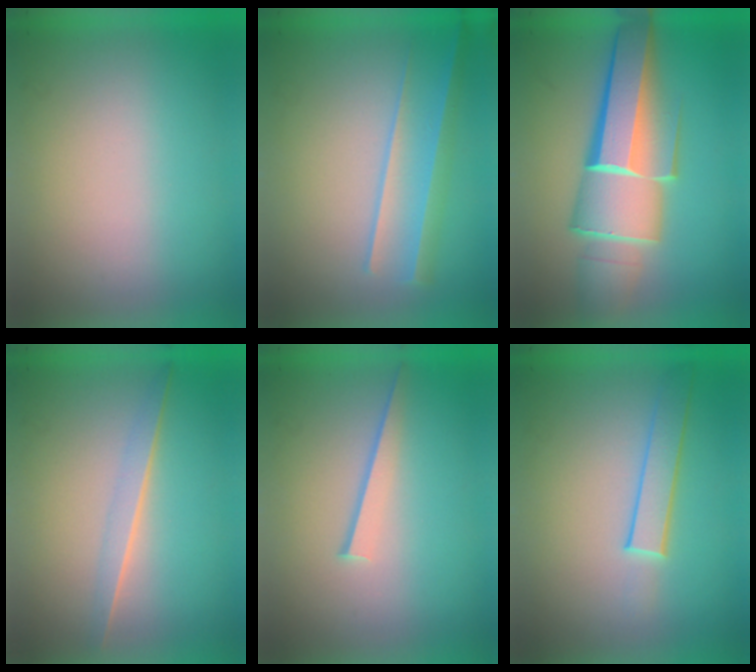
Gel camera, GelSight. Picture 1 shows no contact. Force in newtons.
{"total": 2.2}
{"total": 8.1}
{"total": 1.4}
{"total": 1.1}
{"total": 1.9}